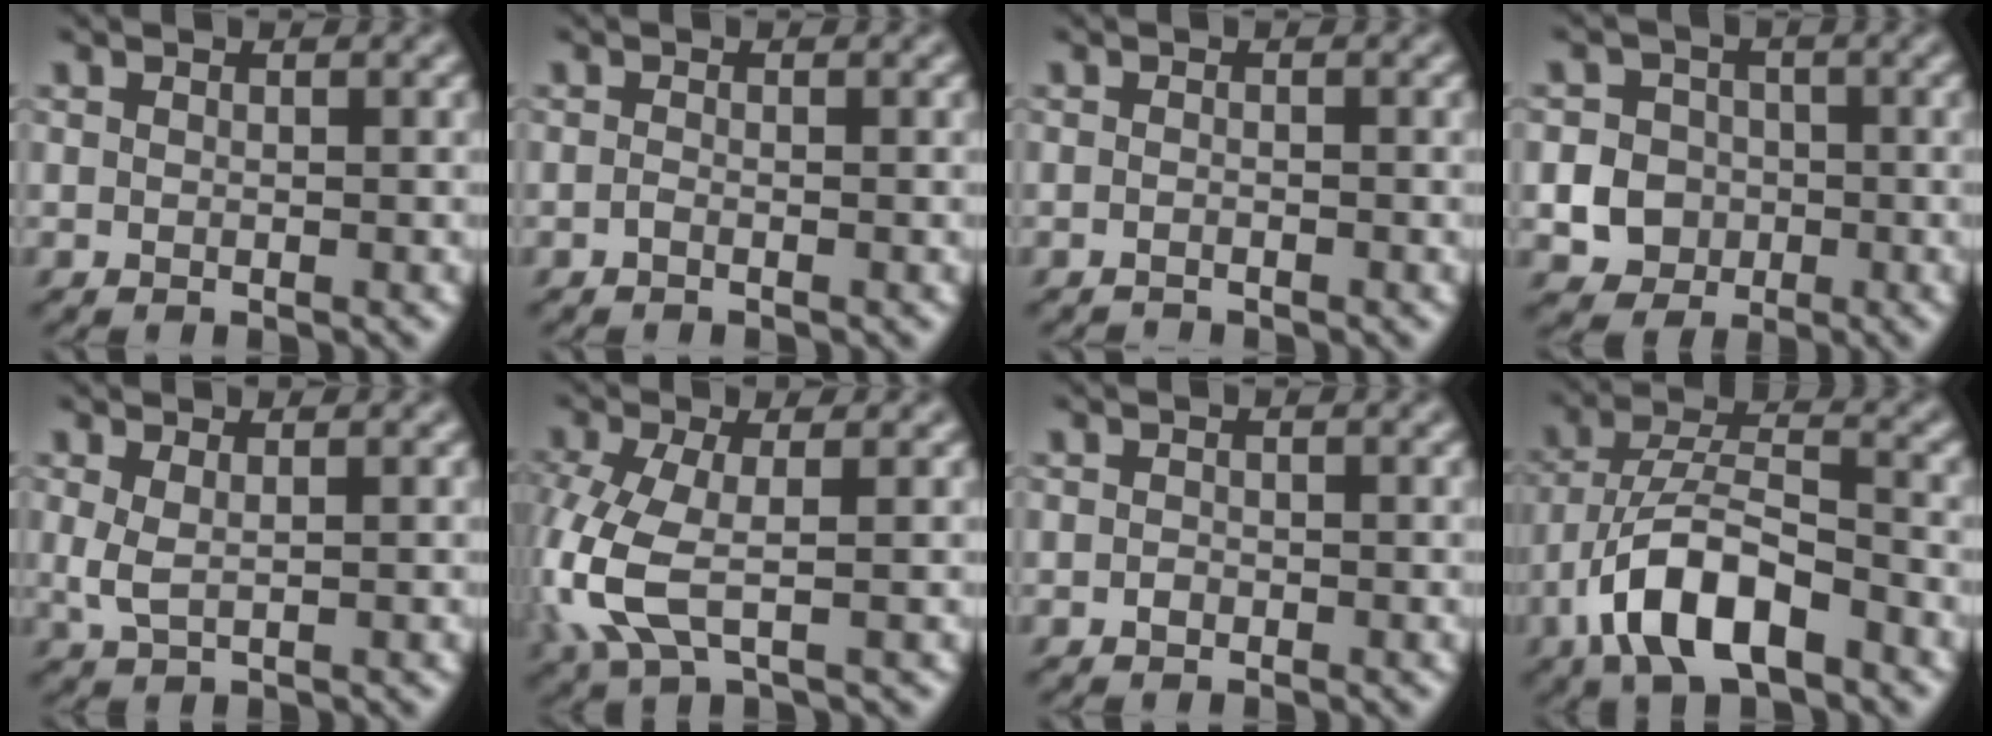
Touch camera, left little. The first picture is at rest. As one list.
[{"total": 0.6, "force": [-0.5, 0.1, 0.4], "torque": [-0.012, 0.002, -0.010]}, {"total": 0.7, "force": [-0.7, 0.1, 0.2], "torque": [-0.005, 0.001, -0.011]}, {"total": 5.9, "force": [-1.6, 5.4, 1.7], "torque": [-0.023, 0.006, -0.050]}, {"total": 1.8, "force": [0.2, 0.7, 1.6], "torque": [-0.047, 0.002, 0.008]}, {"total": 6.0, "force": [-1.1, 2.7, 5.3], "torque": [-0.149, 0.000, -0.022]}, {"total": 0.6, "force": [-0.4, 0.4, 0.3], "torque": [-0.006, 0.000, -0.010]}, {"total": 8.5, "force": [-4.6, 3.4, 6.4], "torque": [-0.117, 0.012, -0.089]}]